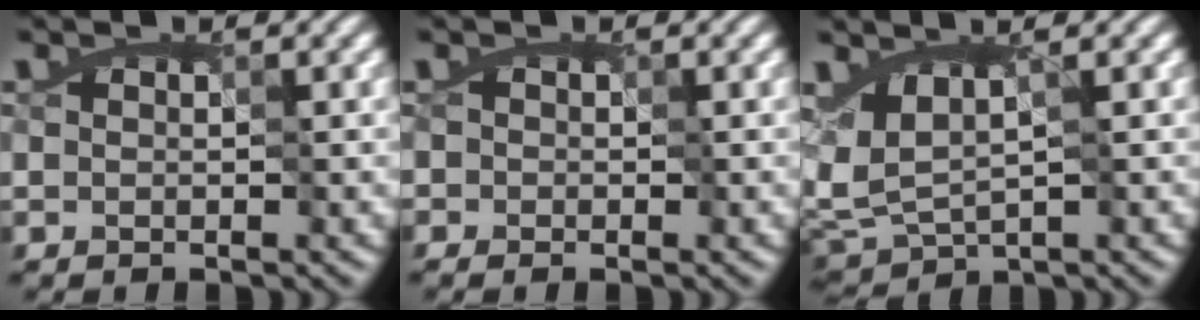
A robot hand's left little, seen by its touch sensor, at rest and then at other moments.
{"total": 0.5, "force": [-0.2, 0.5, 0.0], "torque": [0.001, 0.002, -0.004]}
{"total": 3.0, "force": [0.4, 1.4, 2.7], "torque": [-0.057, 0.001, 0.011]}